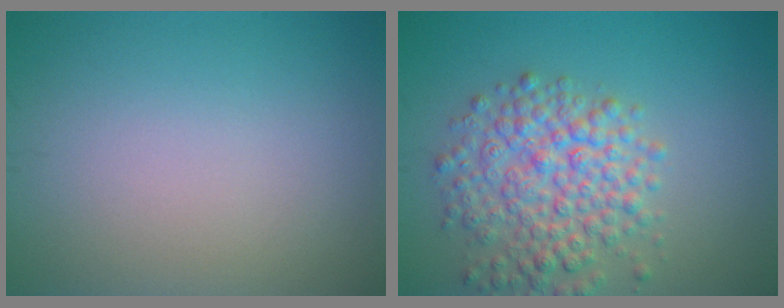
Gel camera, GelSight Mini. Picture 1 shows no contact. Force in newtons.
{"total": 5.9, "press": 5.9, "slide": 0.2}